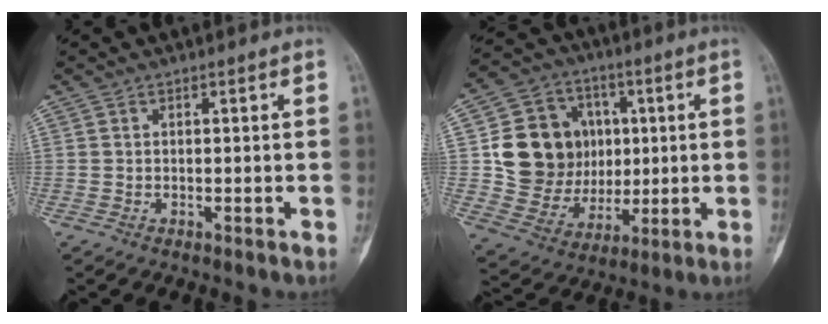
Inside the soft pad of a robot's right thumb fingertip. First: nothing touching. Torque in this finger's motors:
{"motor_torque": [1.13, 1.24, 0.40, -0.58, -0.02]}